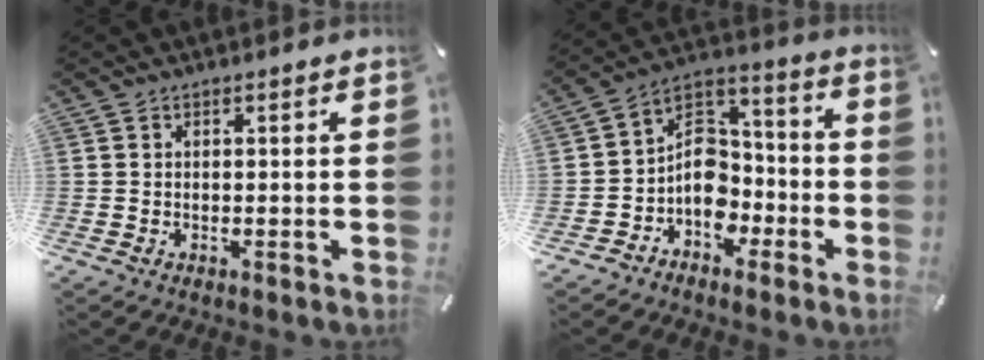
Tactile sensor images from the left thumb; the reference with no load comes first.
{"total": 10.7, "force": [-3.8, 9.0, 4.4], "torque": [-0.074, 0.018, -0.066]}